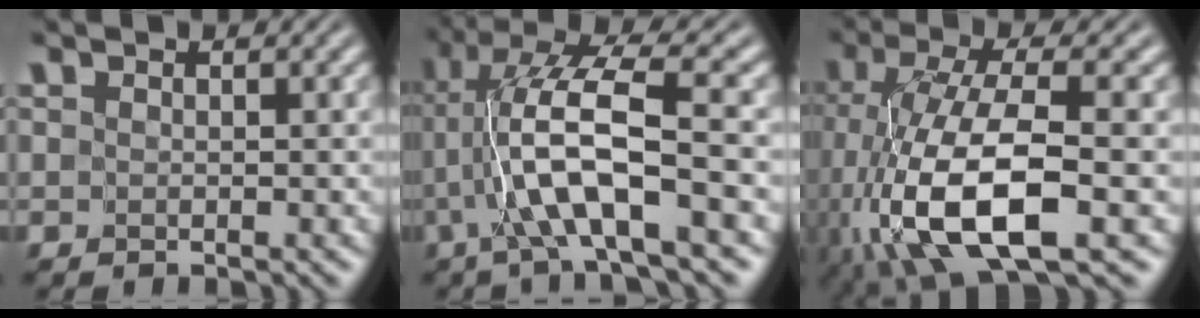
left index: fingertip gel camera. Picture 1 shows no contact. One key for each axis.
{"total": 8.1, "fx": -1.6, "fy": 1.6, "fz": 7.8, "tx": -0.149, "ty": 0.017, "tz": -0.032}
{"total": 12.1, "fx": -4.4, "fy": 4.1, "fz": 10.5, "tx": -0.212, "ty": -0.005, "tz": -0.082}